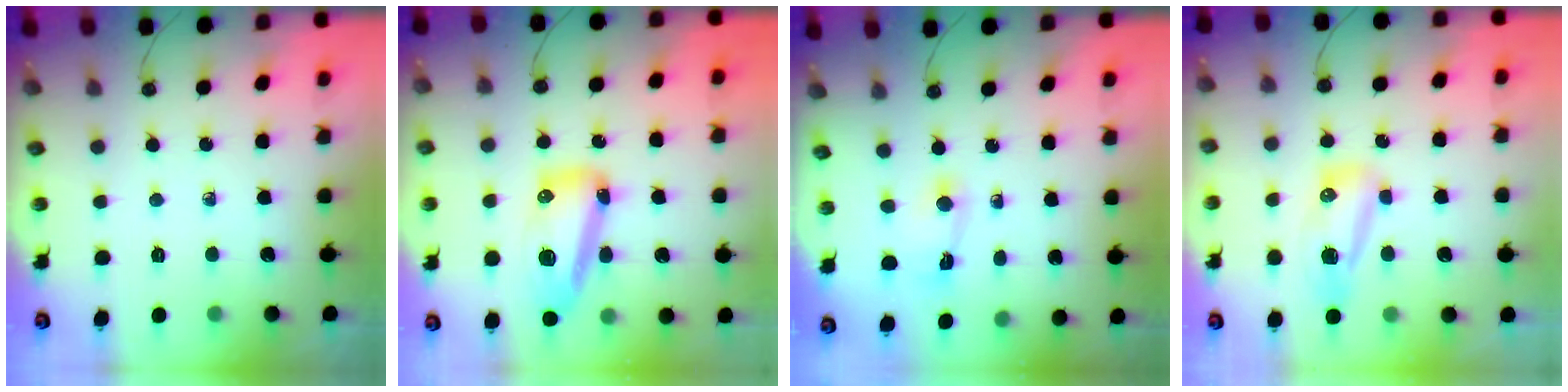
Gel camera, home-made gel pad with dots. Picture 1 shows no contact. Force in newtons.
{"total": 13.6, "press": 13.6, "slide": 1.3}
{"total": 2.2, "press": 2.2, "slide": 0.3}
{"total": 8.2, "press": 8.1, "slide": 1.3}